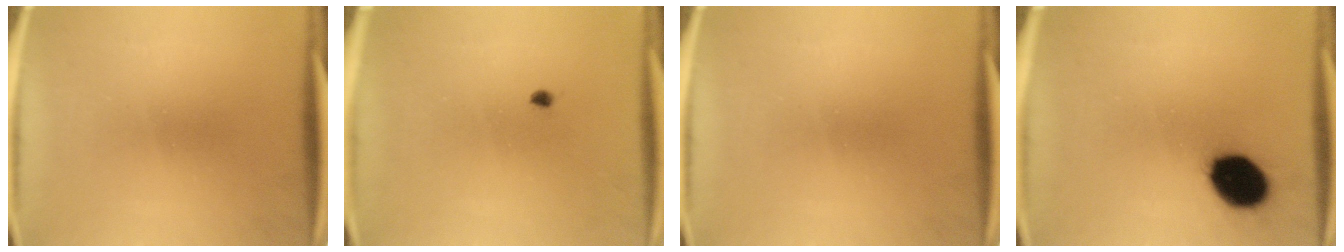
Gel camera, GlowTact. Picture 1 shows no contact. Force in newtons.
{"total": 0.7}
{"total": 0.0}
{"total": 12.9}